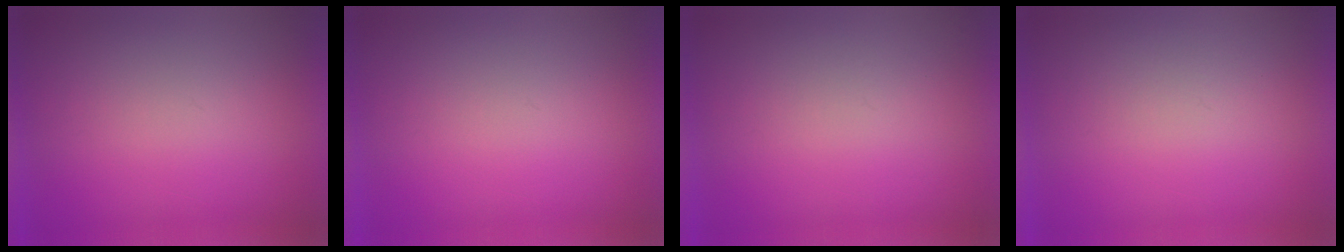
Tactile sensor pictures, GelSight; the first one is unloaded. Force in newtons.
{"total": 0.0}
{"total": 1.0}
{"total": 1.9}